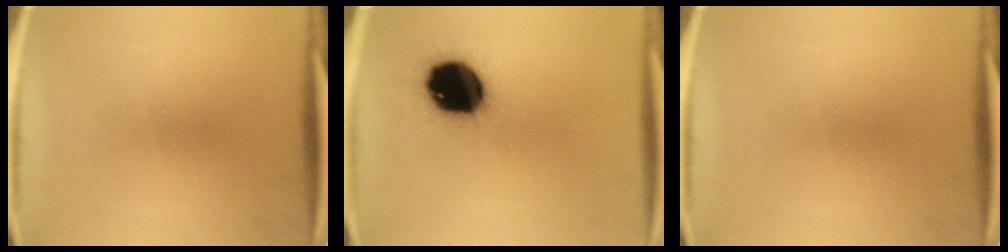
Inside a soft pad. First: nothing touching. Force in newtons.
{"total": 18.5}
{"total": 0.0}